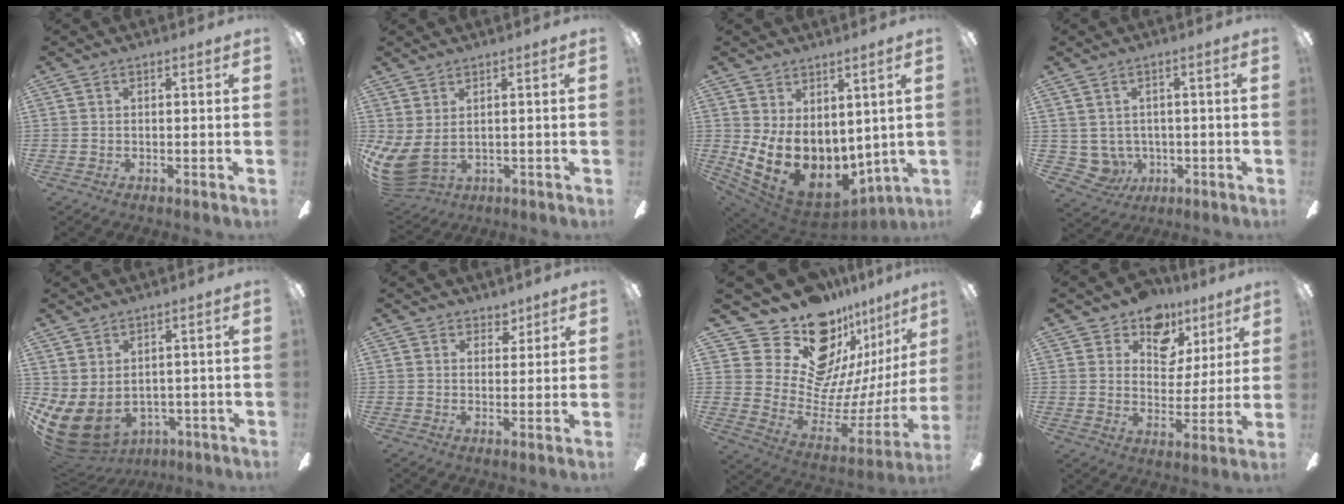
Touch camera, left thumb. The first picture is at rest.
{"total": 6.7, "force": [1.2, 3.4, 5.6], "torque": [-0.137, -0.029, 0.026]}
{"total": 14.0, "force": [0.5, 9.7, 10.1], "torque": [-0.221, -0.021, 0.022]}
{"total": 5.2, "force": [0.7, 5.0, 1.2], "torque": [-0.064, -0.010, 0.018]}
{"total": 7.3, "force": [-0.8, 5.2, 5.1], "torque": [-0.140, -0.016, -0.012]}
{"total": 4.0, "force": [3.1, 2.5, 0.3], "torque": [0.008, -0.013, 0.053]}
{"total": 23.2, "force": [17.5, 12.4, 8.7], "torque": [-0.127, -0.151, 0.341]}
{"total": 11.4, "force": [8.4, 7.1, 3.2], "torque": [-0.048, -0.060, 0.155]}